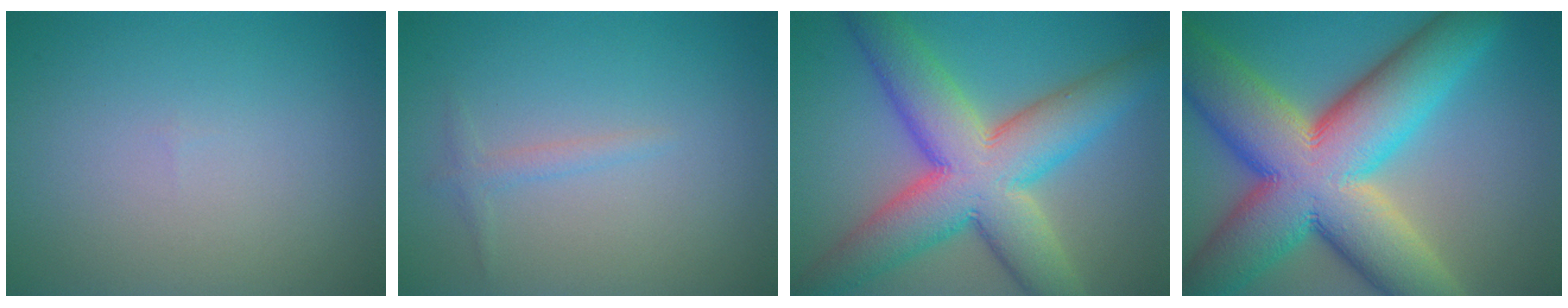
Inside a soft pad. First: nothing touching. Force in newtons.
{"total": 1.1, "press": 1.1, "slide": 0.0}
{"total": 11.6, "press": 11.5, "slide": 0.6}
{"total": 17.1, "press": 17.1, "slide": 0.7}